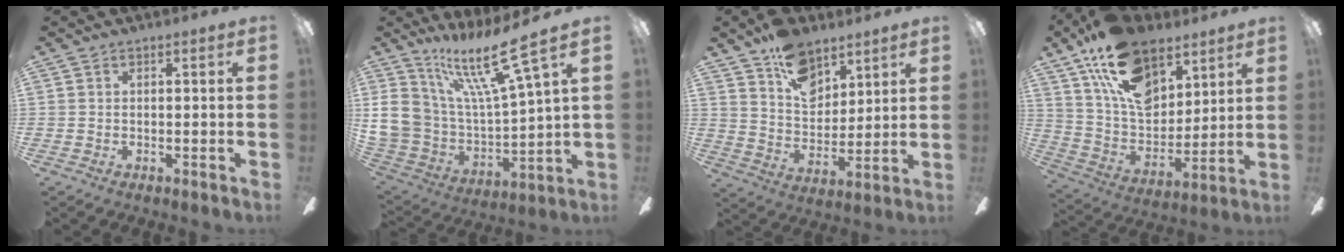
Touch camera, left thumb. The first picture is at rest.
{"total": 21.0, "force": [14.0, 6.9, 14.1], "torque": [-0.299, -0.092, 0.238]}
{"total": 12.8, "force": [8.2, 7.8, 6.0], "torque": [-0.087, -0.039, 0.152]}
{"total": 19.7, "force": [11.8, 11.3, 11.1], "torque": [-0.209, -0.053, 0.219]}